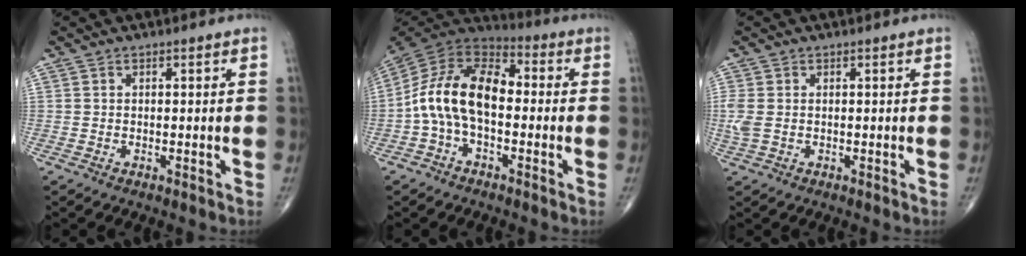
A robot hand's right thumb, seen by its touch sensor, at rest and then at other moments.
{"total": 14.9, "force": [-1.6, 8.7, 11.9], "torque": [-0.209, 0.041, -0.042]}
{"total": 3.3, "force": [0.0, 2.2, 2.5], "torque": [-0.082, 0.005, 0.002]}